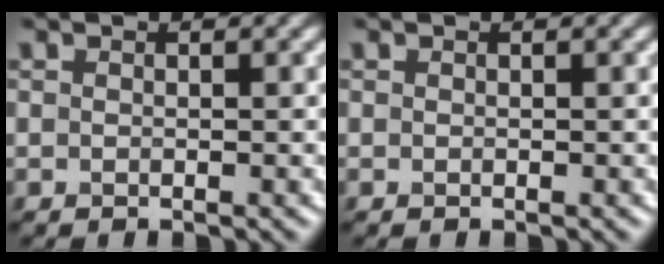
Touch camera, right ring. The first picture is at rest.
{"total": 0.0}